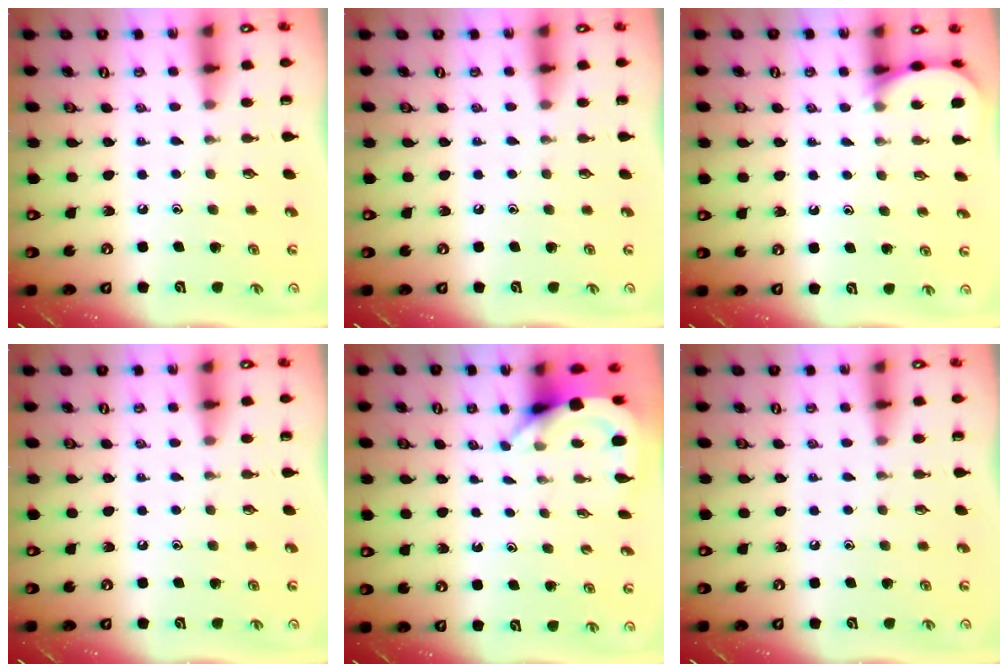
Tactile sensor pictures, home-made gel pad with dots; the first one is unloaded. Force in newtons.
{"total": 0.0}
{"total": 3.9, "press": 3.9, "slide": 0.5}
{"total": 0.0}
{"total": 3.9, "press": 3.9, "slide": 0.3}
{"total": 0.0}